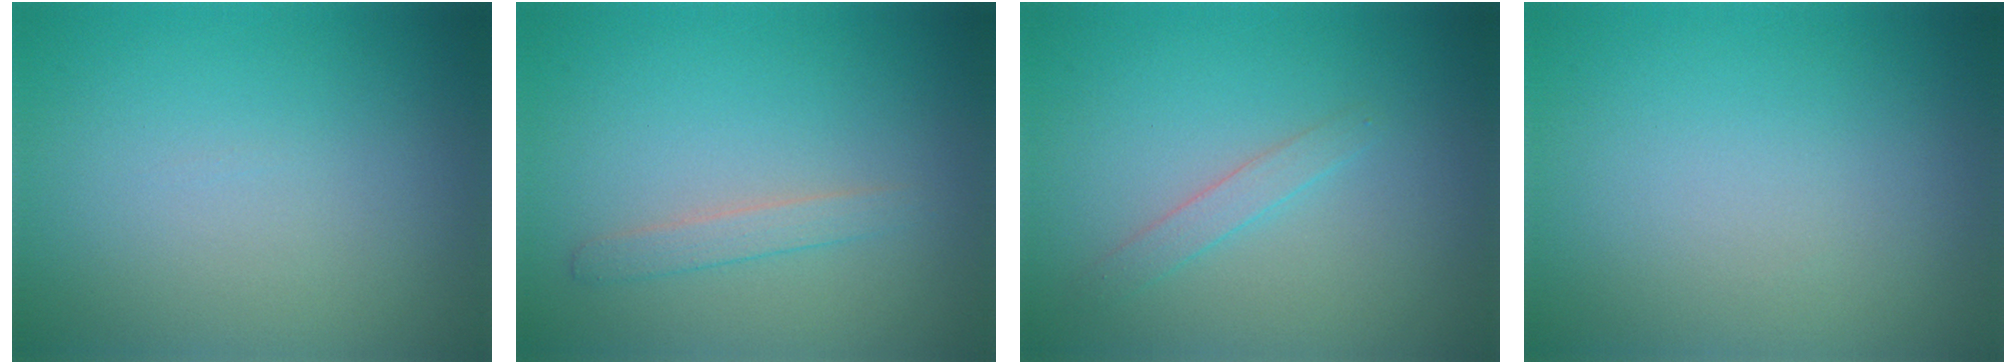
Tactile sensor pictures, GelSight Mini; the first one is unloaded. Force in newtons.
{"total": 1.4, "press": 1.4, "slide": 0.1}
{"total": 1.4, "press": 1.4, "slide": 0.1}
{"total": 0.0}